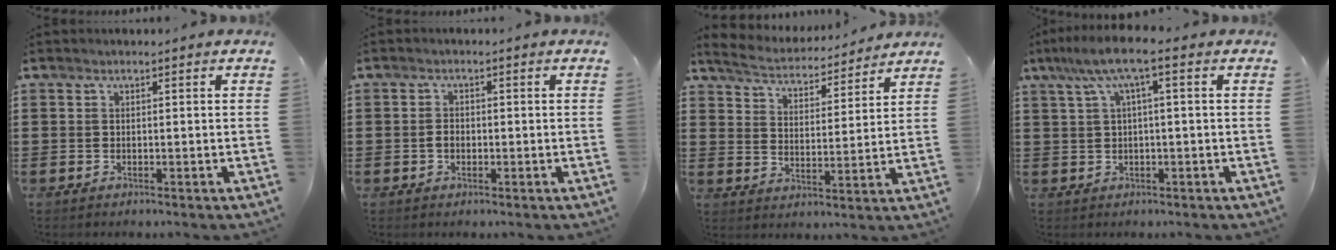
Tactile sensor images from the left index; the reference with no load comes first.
{"total": 1.8, "force": [-0.2, 1.2, 1.4], "torque": [-0.036, 0.002, -0.007]}
{"total": 4.3, "force": [4.2, 0.1, 0.5], "torque": [-0.035, -0.032, 0.068]}
{"total": 6.0, "force": [1.3, 0.9, 5.8], "torque": [-0.119, 0.004, 0.017]}